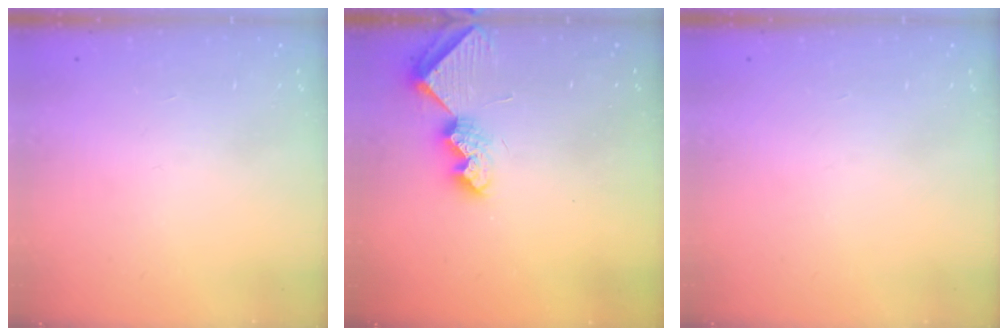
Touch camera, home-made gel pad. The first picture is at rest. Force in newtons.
{"total": 8.4, "press": 8.4, "slide": 0.4}
{"total": 0.0}